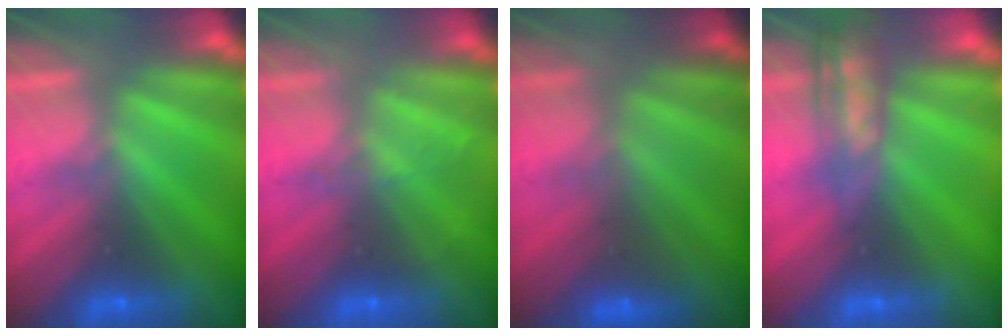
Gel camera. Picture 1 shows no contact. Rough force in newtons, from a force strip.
{"total": 1.9}
{"total": 2.4}
{"total": 2.9}